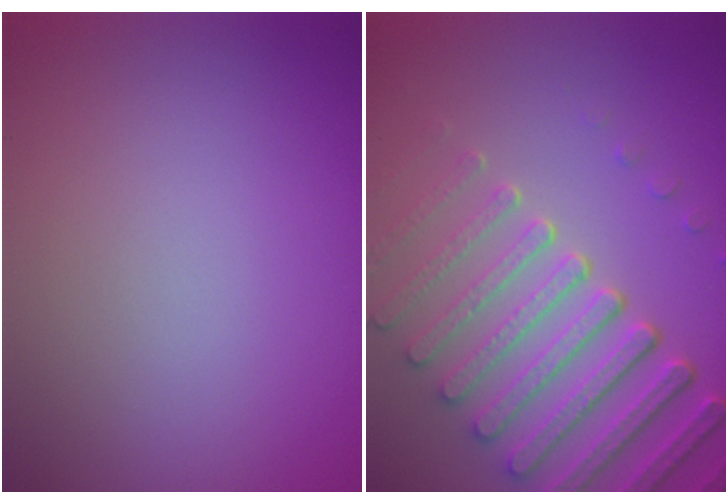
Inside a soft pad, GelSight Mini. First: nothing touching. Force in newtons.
{"total": 7.2, "press": 5.6, "slide": 4.6}